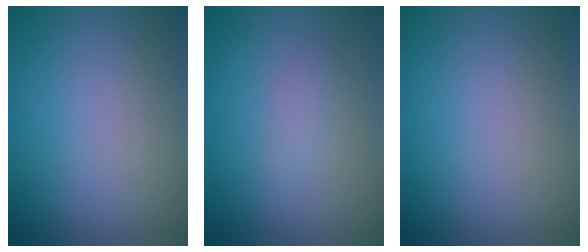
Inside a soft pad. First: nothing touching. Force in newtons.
{"total": 1.2, "press": 1.2, "slide": 0.0}
{"total": 0.0}